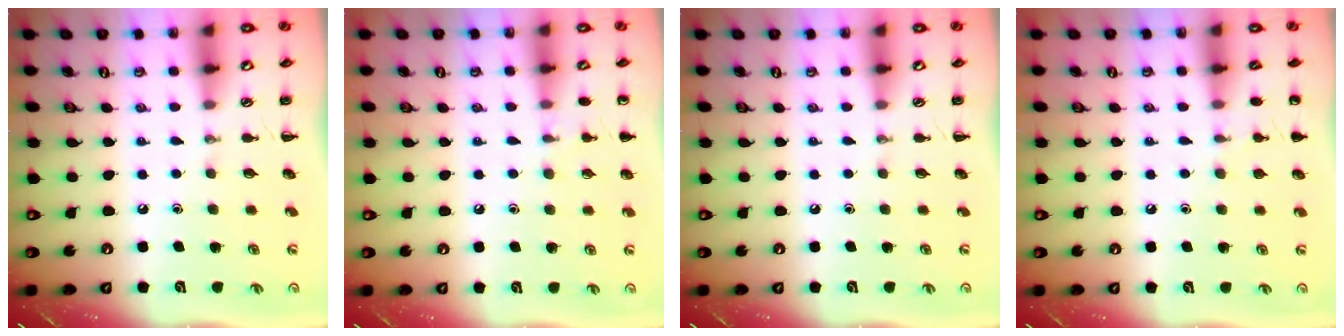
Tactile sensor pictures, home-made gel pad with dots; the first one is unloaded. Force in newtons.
{"total": 6.1, "press": 5.7, "slide": 2.0}
{"total": 0.0}
{"total": 6.1, "press": 5.9, "slide": 1.5}